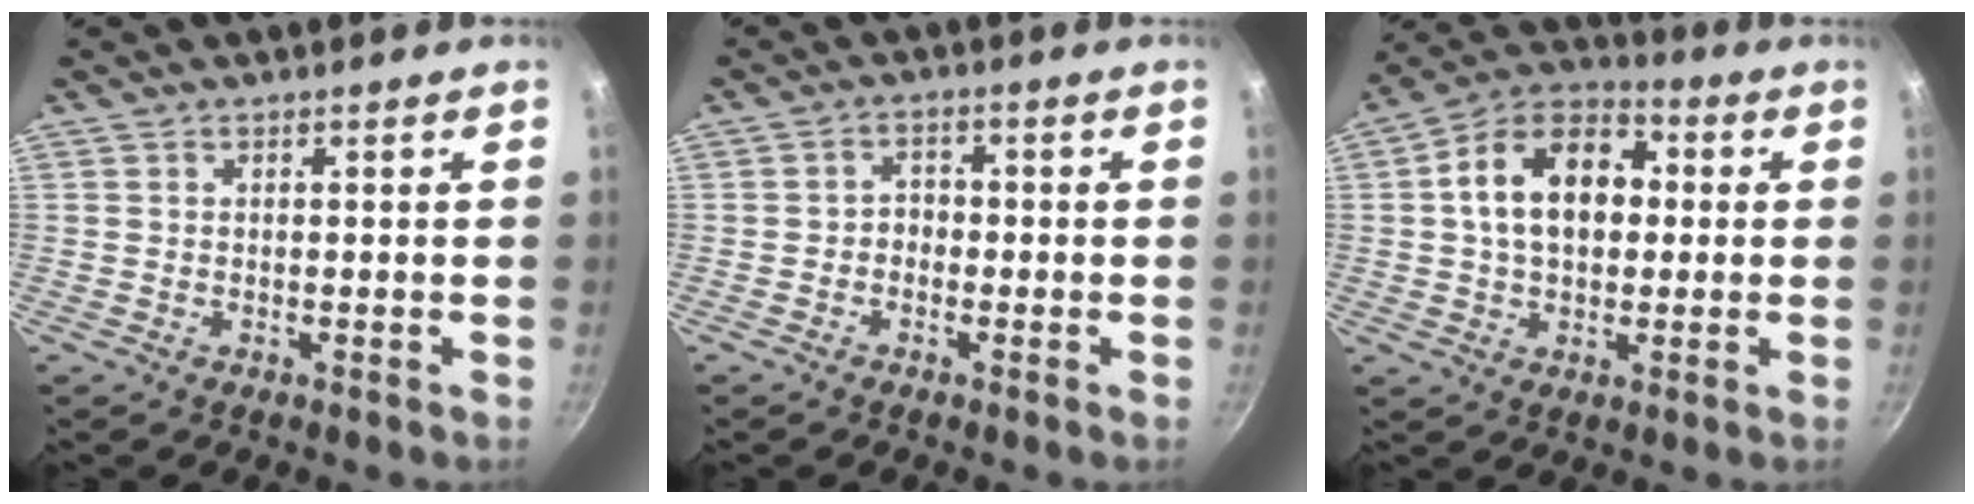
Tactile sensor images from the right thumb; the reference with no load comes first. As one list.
[{"total": 2.5, "force": [-1.0, 2.0, 1.1], "torque": [-0.001, 0.016, -0.021]}, {"total": 15.2, "force": [1.7, 10.4, 11.0], "torque": [-0.147, 0.029, 0.011]}]